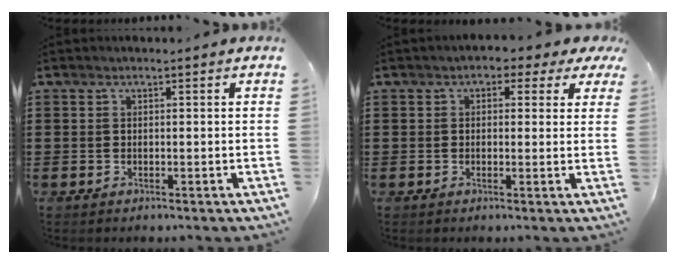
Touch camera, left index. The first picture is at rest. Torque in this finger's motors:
{"motor_torque": [2.14, 0.00, 0.49, 0.07]}